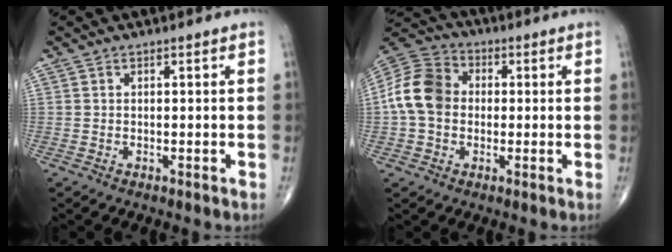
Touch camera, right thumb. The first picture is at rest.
{"total": 11.5, "force": [0.0, 9.0, 7.1], "torque": [-0.128, 0.031, -0.011]}